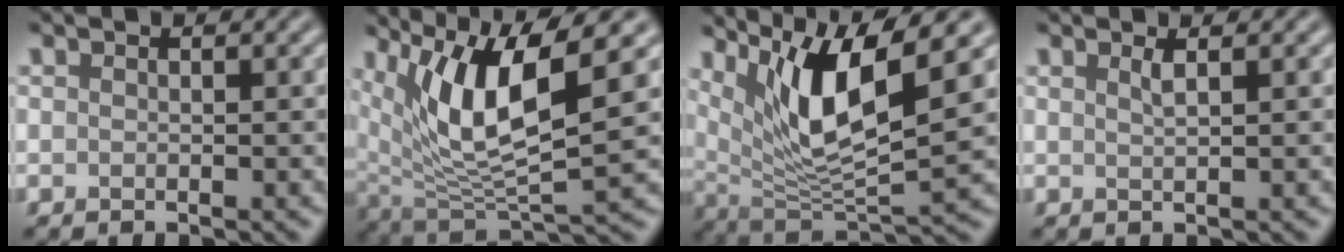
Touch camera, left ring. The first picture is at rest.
{"total": 9.5, "force": [3.5, 3.0, 8.3], "torque": [-0.160, -0.008, 0.067]}
{"total": 8.9, "force": [3.9, 2.5, 7.7], "torque": [-0.139, -0.016, 0.075]}
{"total": 1.2, "force": [0.6, 0.4, 0.9], "torque": [-0.011, 0.001, 0.007]}